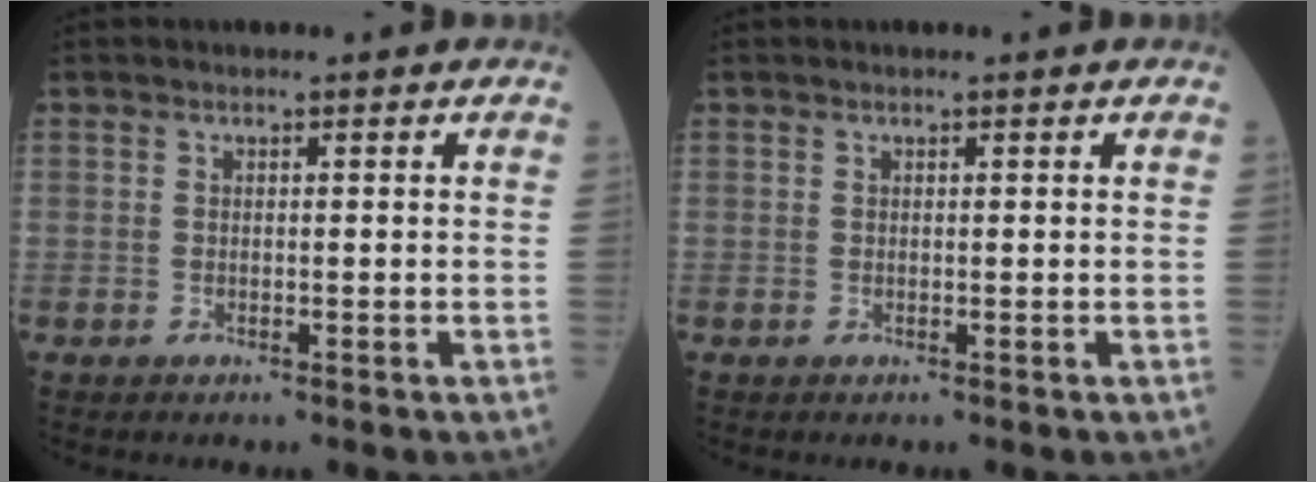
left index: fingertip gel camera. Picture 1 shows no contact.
{"total": 0.0}